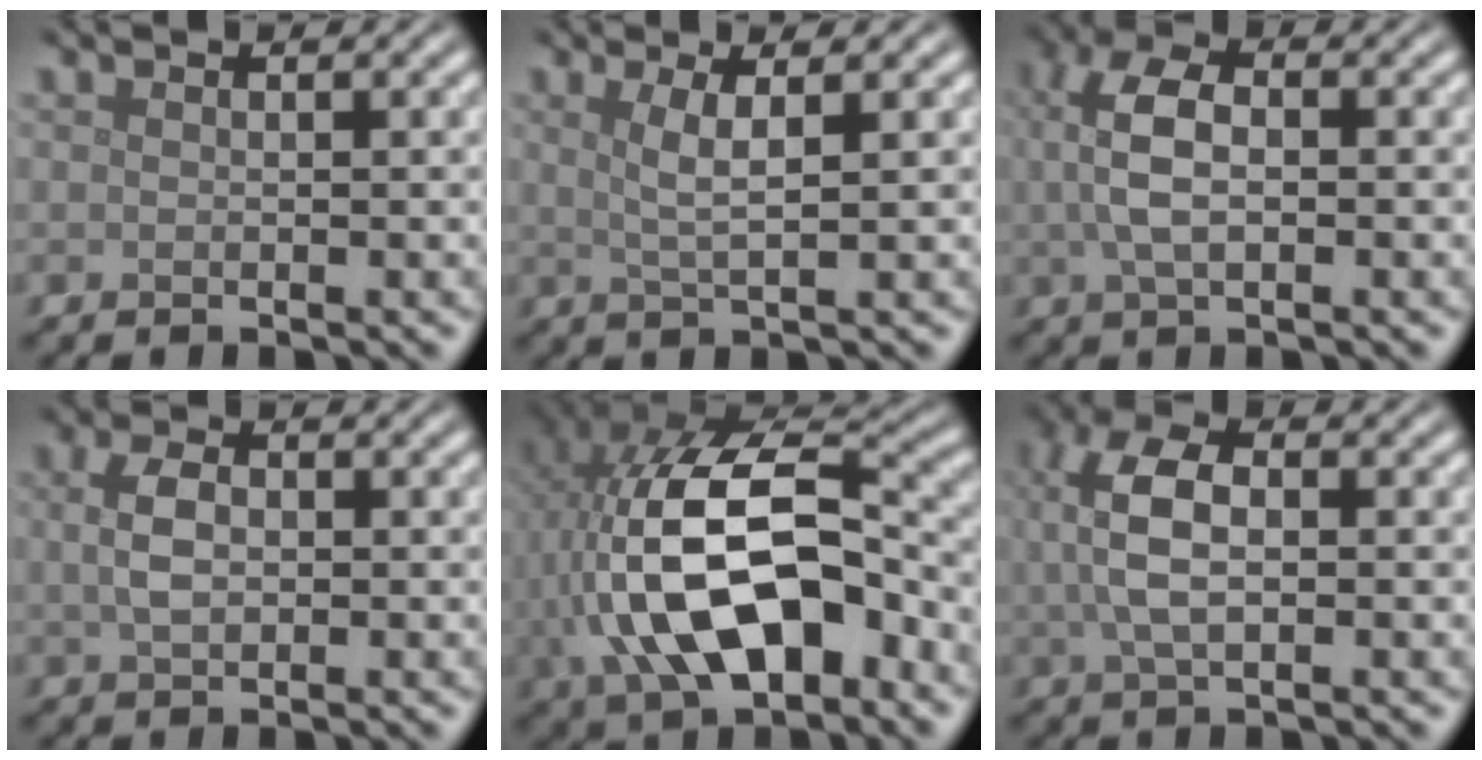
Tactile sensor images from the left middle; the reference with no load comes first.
{"total": 2.8, "force": [0.8, 0.6, 2.6], "torque": [-0.046, 0.000, 0.014]}
{"total": 5.1, "force": [0.5, 2.6, 4.4], "torque": [-0.096, 0.010, 0.007]}
{"total": 2.9, "force": [0.2, 1.7, 2.3], "torque": [-0.050, 0.003, 0.003]}
{"total": 14.2, "force": [-1.7, 7.8, 11.7], "torque": [-0.227, 0.003, -0.037]}
{"total": 5.8, "force": [0.8, 2.9, 5.0], "torque": [-0.108, 0.012, 0.009]}